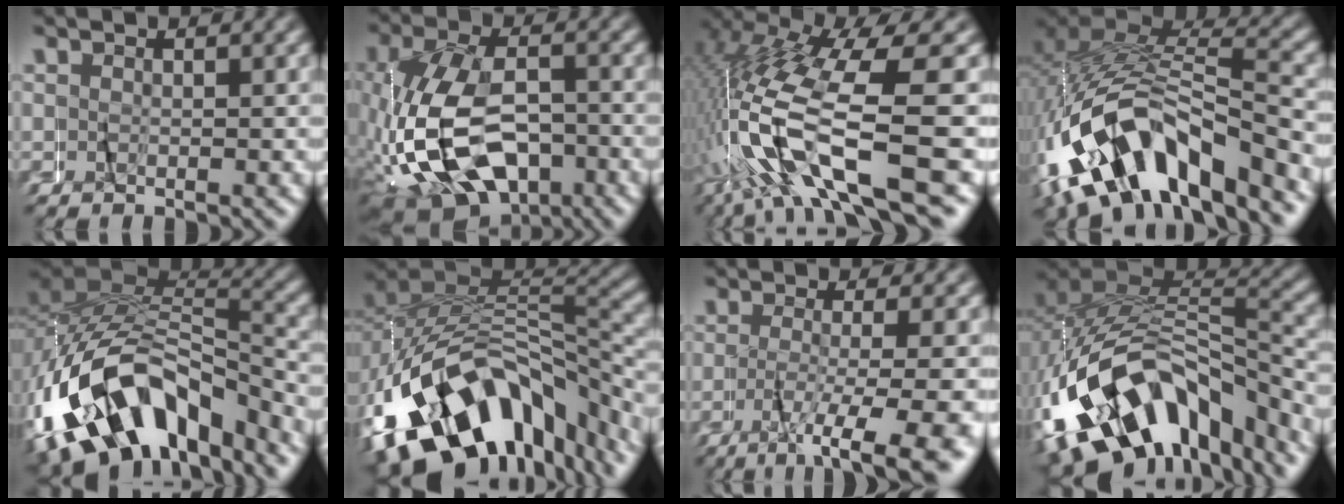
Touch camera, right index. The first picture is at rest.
{"total": 11.2, "force": [-3.9, 6.9, 7.9], "torque": [-0.184, -0.036, -0.052]}
{"total": 11.2, "force": [-2.2, 4.8, 9.9], "torque": [-0.225, -0.013, -0.026]}
{"total": 13.6, "force": [-4.1, 9.0, 9.3], "torque": [-0.217, -0.021, -0.063]}
{"total": 16.0, "force": [-6.1, 10.5, 10.4], "torque": [-0.231, -0.039, -0.081]}
{"total": 17.4, "force": [-7.4, 10.5, 11.7], "torque": [-0.223, -0.035, -0.096]}
{"total": 7.0, "force": [-4.9, 0.5, 5.0], "torque": [-0.071, -0.013, -0.076]}
{"total": 16.3, "force": [-6.1, 10.6, 10.8], "torque": [-0.232, -0.035, -0.084]}